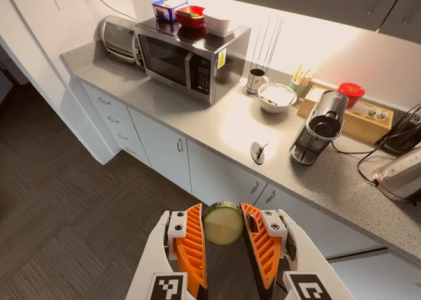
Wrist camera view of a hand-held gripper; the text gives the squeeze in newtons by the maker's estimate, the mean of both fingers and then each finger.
{"total": 10.1, "left": 10.6, "right": 9.6}